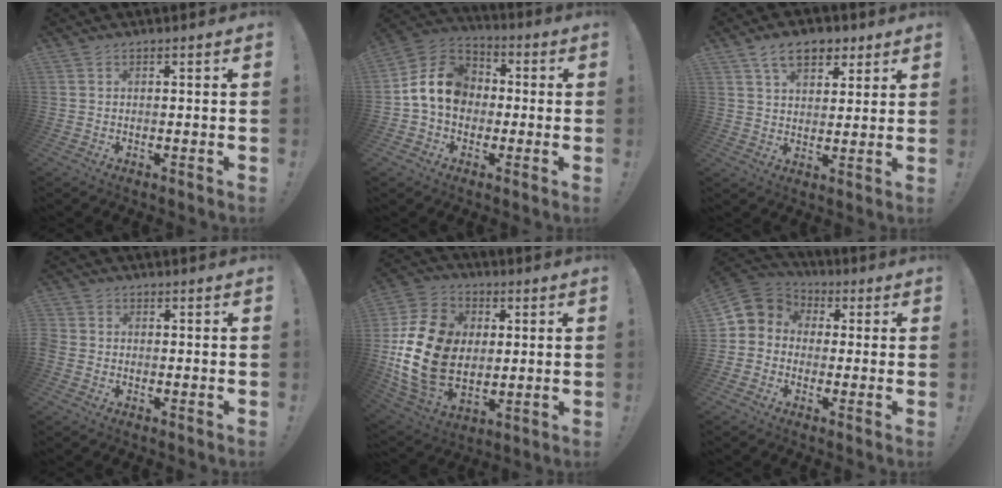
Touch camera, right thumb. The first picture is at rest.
{"total": 13.8, "force": [0.7, 11.2, 8.0], "torque": [-0.132, 0.016, 0.023]}
{"total": 10.2, "force": [5.7, 6.2, 5.8], "torque": [-0.078, -0.014, 0.104]}
{"total": 2.0, "force": [-1.0, 1.4, 0.9], "torque": [-0.020, 0.004, -0.020]}
{"total": 21.4, "force": [0.6, 16.3, 13.8], "torque": [-0.255, 0.009, 0.023]}
{"total": 5.8, "force": [-0.8, 5.6, 1.5], "torque": [-0.025, 0.008, -0.011]}